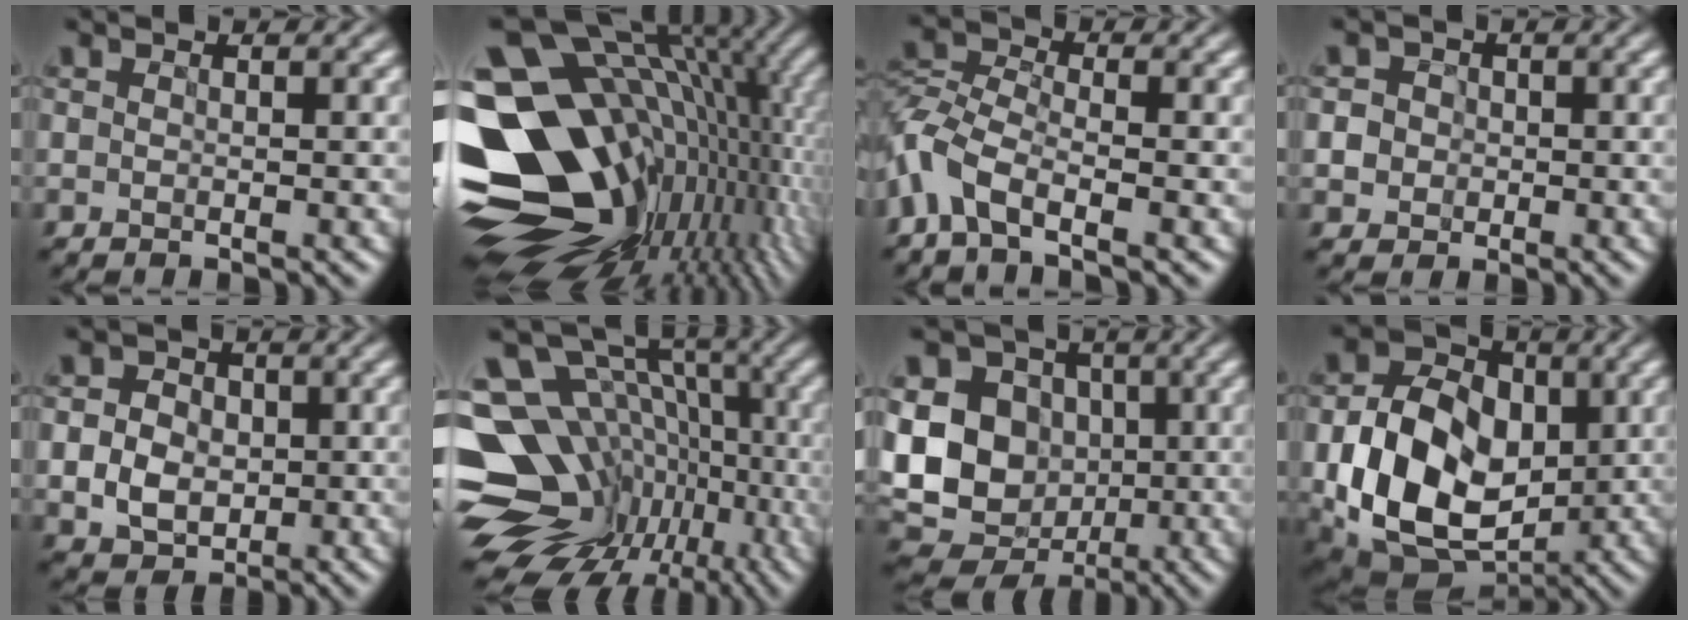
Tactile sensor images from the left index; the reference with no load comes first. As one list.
[{"total": 20.2, "force": [0.0, 13.2, 15.3], "torque": [-0.278, -0.015, 0.021]}, {"total": 5.2, "force": [-3.1, 2.2, 3.5], "torque": [-0.084, 0.006, -0.076]}, {"total": 4.7, "force": [-0.2, 4.6, 1.3], "torque": [-0.009, 0.028, -0.023]}, {"total": 5.2, "force": [-0.3, 4.5, 2.5], "torque": [-0.034, 0.007, -0.015]}, {"total": 16.4, "force": [-3.8, 13.2, 9.0], "torque": [-0.184, 0.016, -0.029]}, {"total": 14.8, "force": [-0.4, 13.0, 7.1], "torque": [-0.164, 0.003, -0.022]}, {"total": 13.1, "force": [-1.6, 9.3, 9.2], "torque": [-0.174, -0.019, -0.018]}]